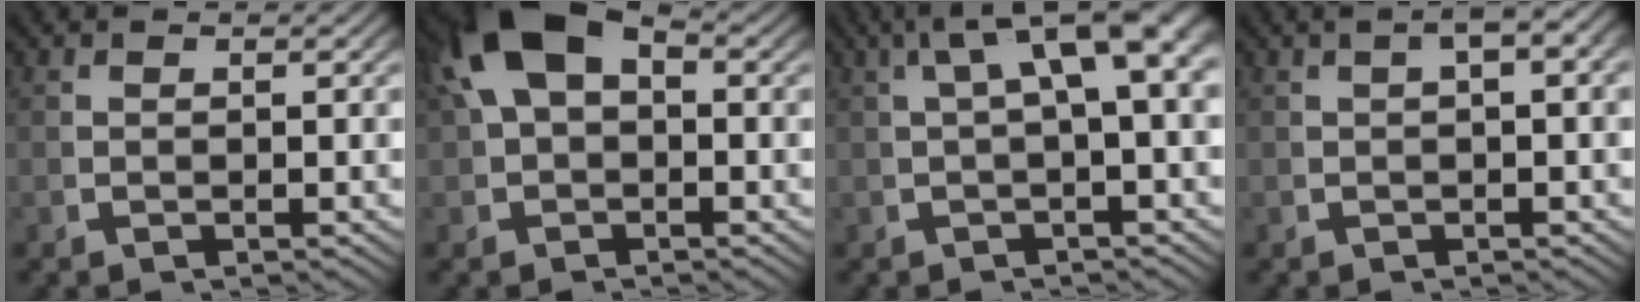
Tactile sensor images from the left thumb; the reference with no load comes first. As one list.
[{"total": 6.1, "force": [1.3, 3.9, 4.5], "torque": [-0.107, -0.003, 0.027]}, {"total": 7.0, "force": [2.5, 2.7, 6.0], "torque": [-0.083, 0.027, 0.028]}, {"total": 2.8, "force": [0.8, 0.9, 2.6], "torque": [-0.035, 0.017, 0.007]}]